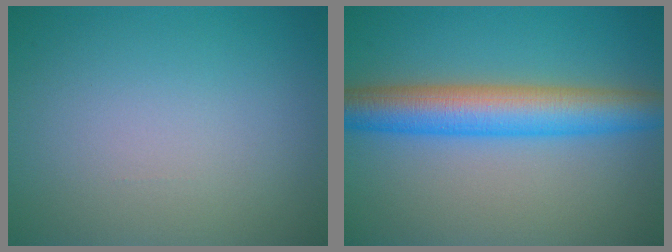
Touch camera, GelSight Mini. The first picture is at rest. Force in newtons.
{"total": 6.9, "press": 6.9, "slide": 0.1}